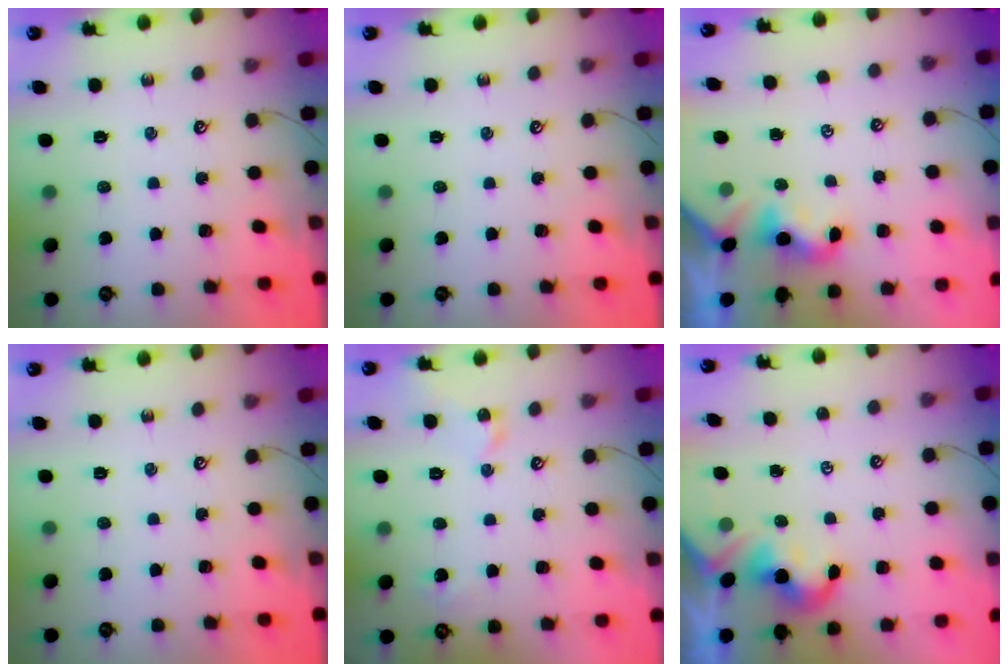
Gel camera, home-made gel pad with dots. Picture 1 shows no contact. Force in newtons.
{"total": 0.0}
{"total": 2.0, "press": 1.9, "slide": 0.5}
{"total": 0.0}
{"total": 2.4, "press": 2.3, "slide": 0.5}
{"total": 2.1, "press": 2.1, "slide": 0.4}